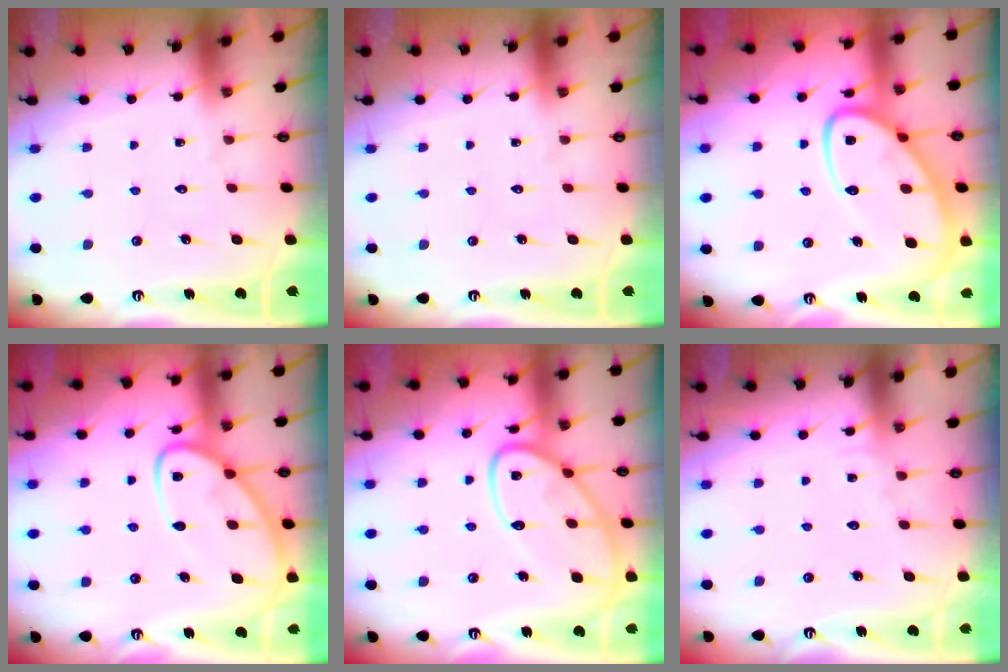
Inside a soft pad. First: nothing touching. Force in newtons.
{"total": 0.0}
{"total": 14.3, "press": 14.3, "slide": 1.3}
{"total": 9.9, "press": 9.9, "slide": 0.9}
{"total": 16.1, "press": 16.1, "slide": 1.5}
{"total": 2.9, "press": 2.9, "slide": 0.3}